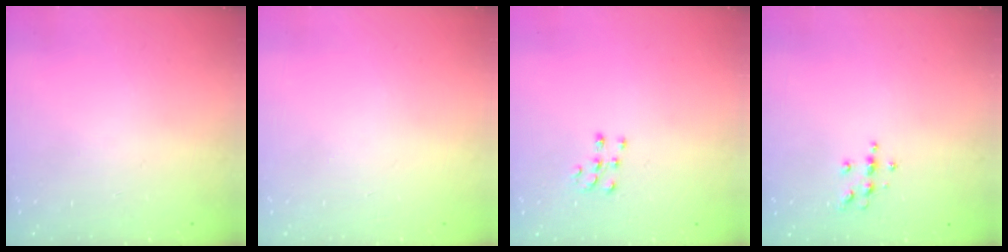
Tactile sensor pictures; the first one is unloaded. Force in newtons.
{"total": 0.0}
{"total": 7.6, "press": 7.6, "slide": 0.5}
{"total": 4.8, "press": 4.8, "slide": 0.6}